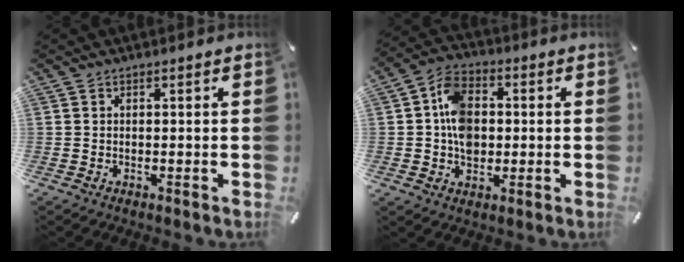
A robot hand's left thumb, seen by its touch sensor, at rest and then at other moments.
{"total": 9.7, "force": [-0.2, 7.6, 6.1], "torque": [-0.120, 0.013, -0.001]}